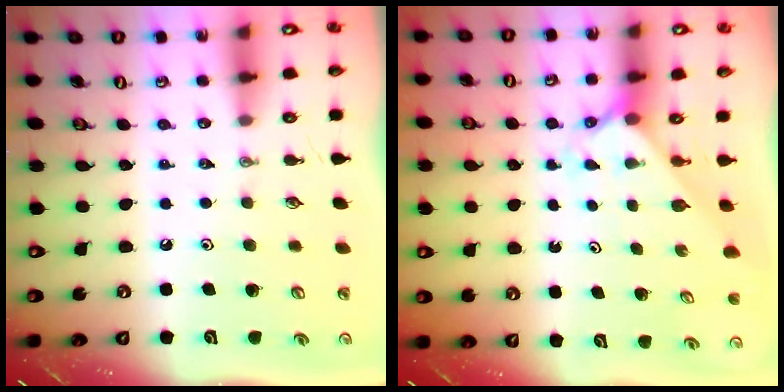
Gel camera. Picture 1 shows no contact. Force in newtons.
{"total": 2.1, "press": 2.1, "slide": 0.2}